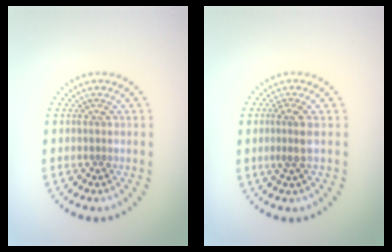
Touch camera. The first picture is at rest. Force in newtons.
{"total": 2.0, "press": 1.6, "slide": 1.2}